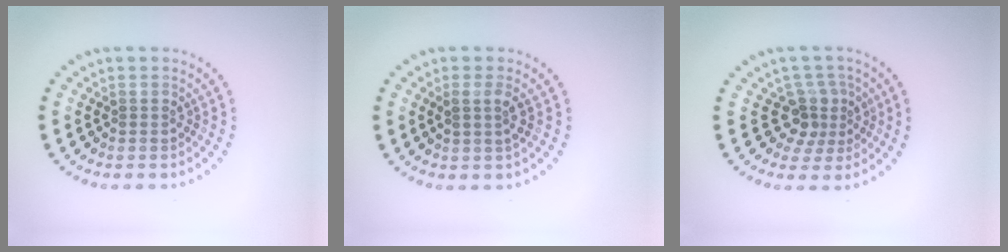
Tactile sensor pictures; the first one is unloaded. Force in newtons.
{"total": 1.4, "press": 1.2, "slide": 0.6}
{"total": 3.2, "press": 2.3, "slide": 2.2}